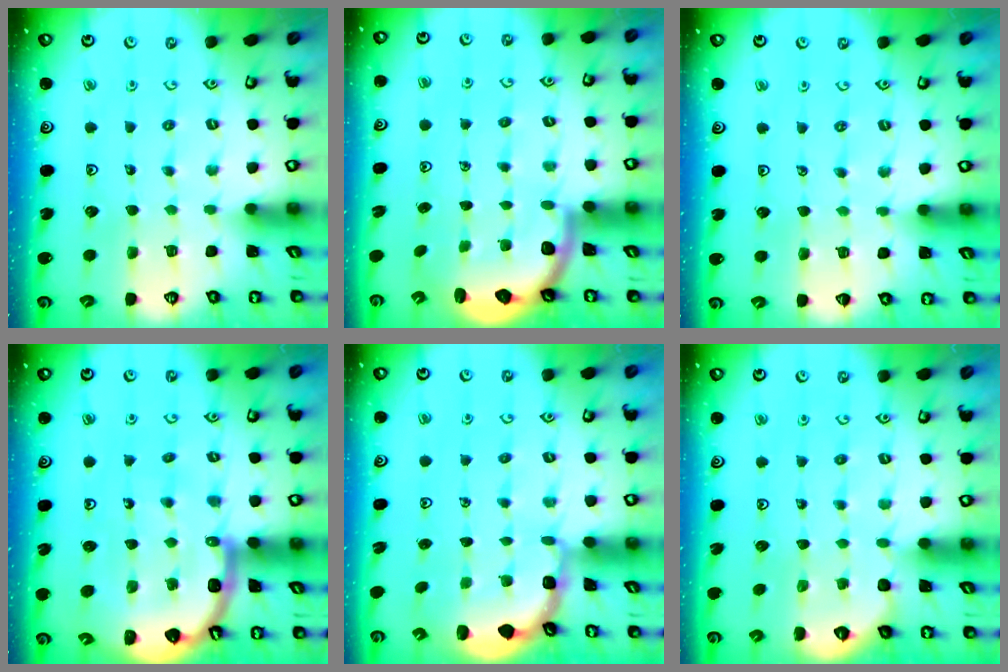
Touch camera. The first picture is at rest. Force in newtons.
{"total": 2.8, "press": 2.2, "slide": 1.8}
{"total": 1.9, "press": 1.9, "slide": 0.3}
{"total": 9.2, "press": 9.1, "slide": 1.1}
{"total": 2.5, "press": 1.9, "slide": 1.6}
{"total": 2.0, "press": 2.0, "slide": 0.1}